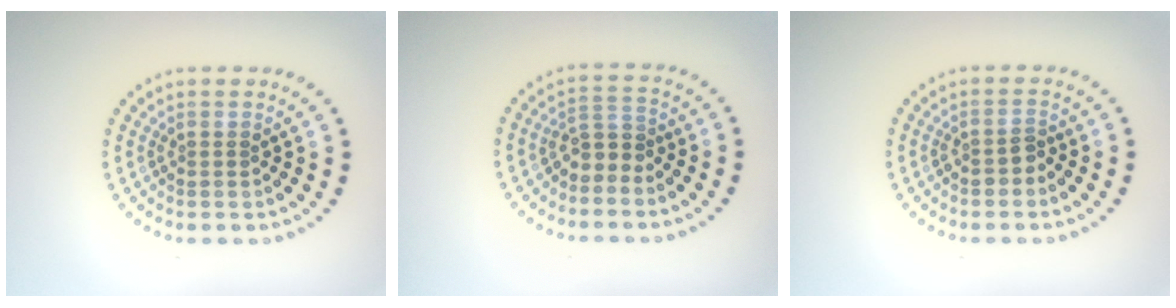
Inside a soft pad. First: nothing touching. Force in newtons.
{"total": 2.1, "press": 1.5, "slide": 1.4}
{"total": 1.1, "press": 1.0, "slide": 0.4}